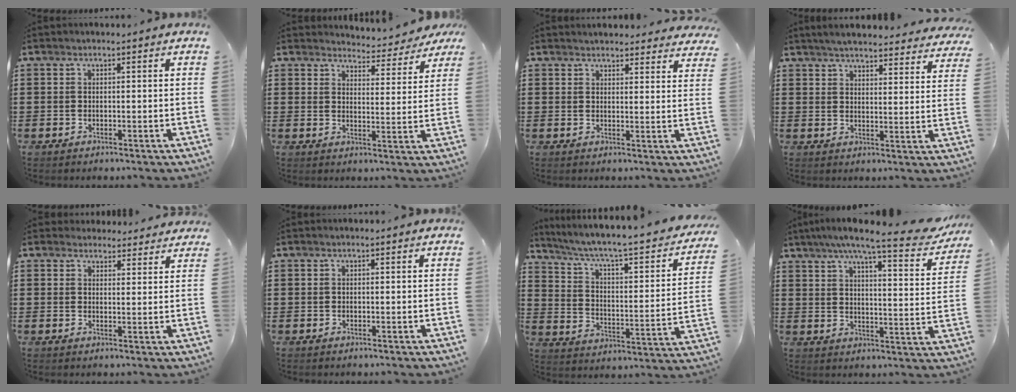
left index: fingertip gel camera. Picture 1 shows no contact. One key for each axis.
{"total": 4.4, "fx": 4.3, "fy": 0.3, "fz": 0.6, "tx": -0.023, "ty": -0.028, "tz": 0.074}
{"total": 3.0, "fx": 2.9, "fy": 0.3, "fz": 0.1, "tx": -0.003, "ty": -0.012, "tz": 0.054}
{"total": 4.6, "fx": 4.4, "fy": -0.1, "fz": 1.1, "tx": -0.039, "ty": -0.023, "tz": 0.078}
{"total": 3.1, "fx": 2.9, "fy": 0.9, "fz": 0.2, "tx": -0.005, "ty": -0.008, "tz": 0.054}
{"total": 0.0}
{"total": 4.8, "fx": 3.3, "fy": 0.5, "fz": 3.5, "tx": -0.085, "ty": -0.038, "tz": 0.044}
{"total": 8.2, "fx": 6.6, "fy": 0.0, "fz": 4.8, "tx": -0.102, "ty": -0.036, "tz": 0.107}